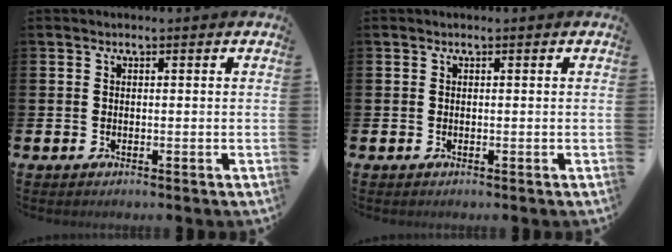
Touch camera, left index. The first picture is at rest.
{"total": 0.0}